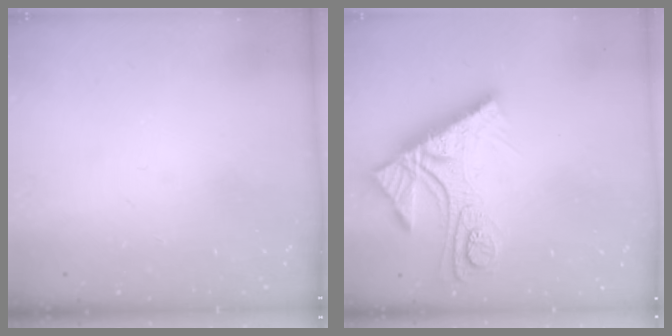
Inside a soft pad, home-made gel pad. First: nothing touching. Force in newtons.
{"total": 15.3, "press": 15.3, "slide": 1.4}